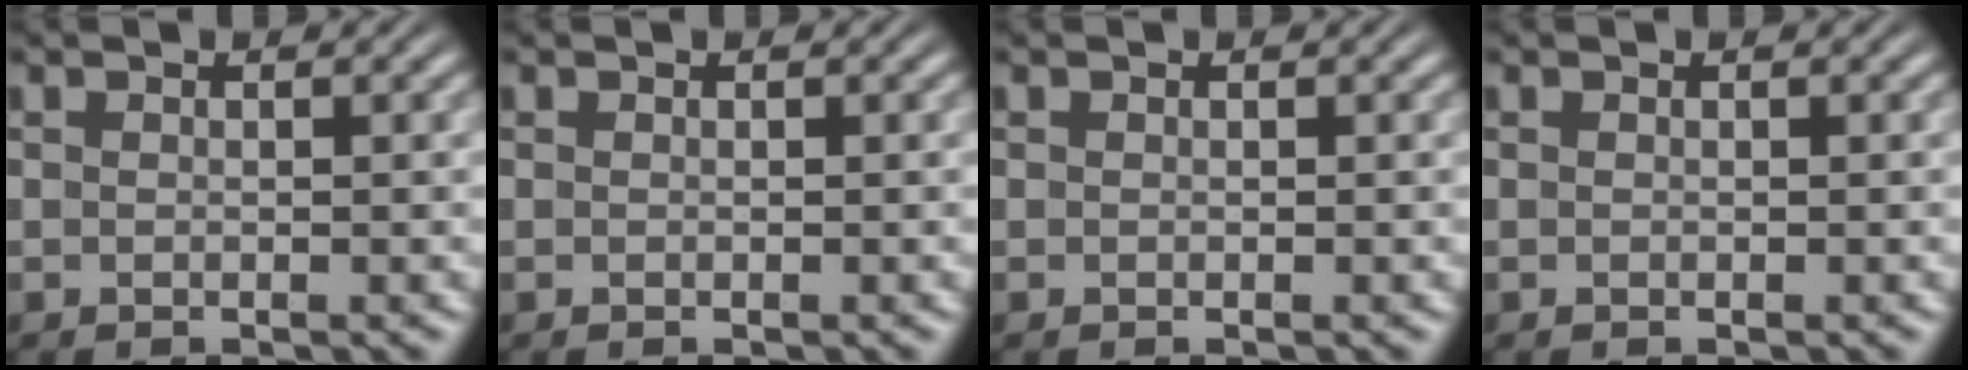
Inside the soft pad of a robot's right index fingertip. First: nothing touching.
{"total": 0.0}
{"total": 0.0}
{"total": 0.0}